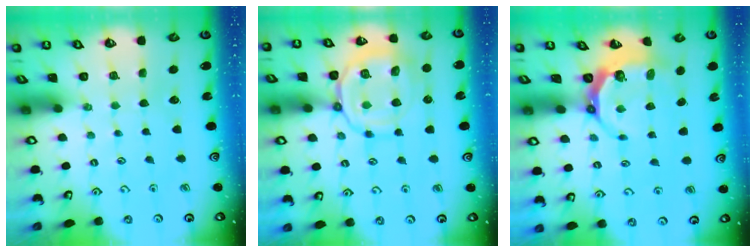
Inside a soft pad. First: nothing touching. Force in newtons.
{"total": 14.0, "press": 14.0, "slide": 1.3}
{"total": 6.7, "press": 6.0, "slide": 3.2}